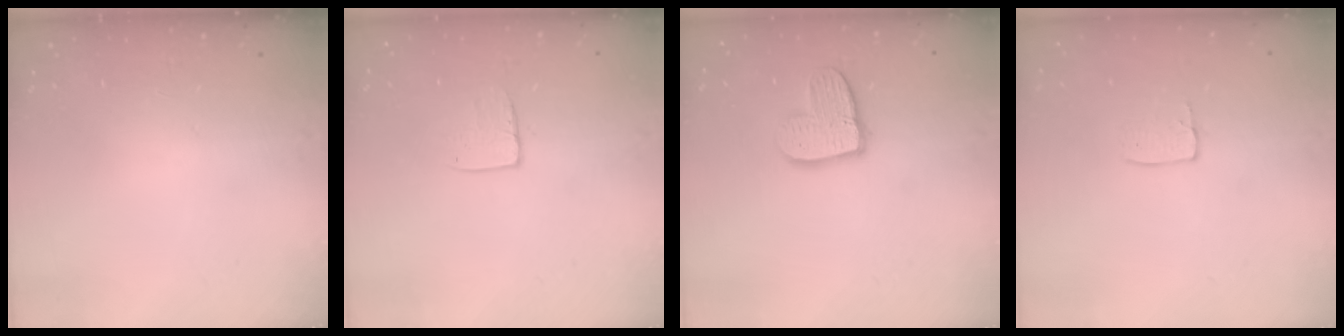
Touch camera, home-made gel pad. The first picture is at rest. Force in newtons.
{"total": 6.7, "press": 6.7, "slide": 0.5}
{"total": 11.5, "press": 11.4, "slide": 0.9}
{"total": 3.5, "press": 3.5, "slide": 0.2}